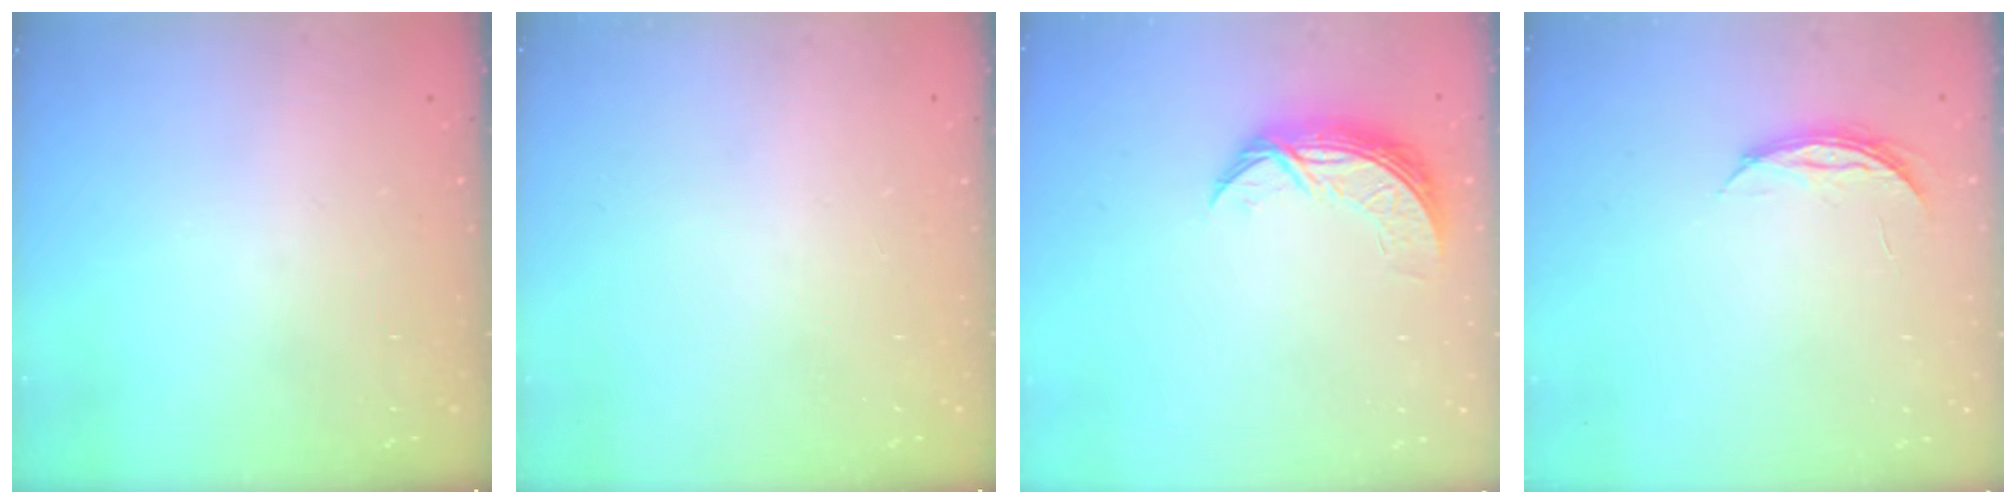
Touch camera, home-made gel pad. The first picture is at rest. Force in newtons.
{"total": 0.0}
{"total": 9.0, "press": 8.9, "slide": 0.6}
{"total": 3.8, "press": 3.8, "slide": 0.4}